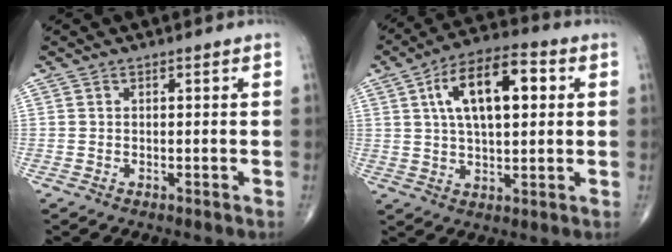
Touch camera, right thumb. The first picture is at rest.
{"total": 14.6, "force": [3.8, 6.7, 12.4], "torque": [-0.197, 0.013, 0.058]}